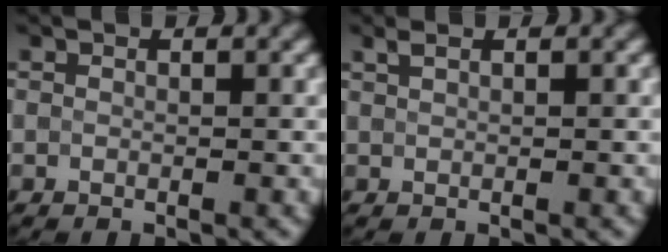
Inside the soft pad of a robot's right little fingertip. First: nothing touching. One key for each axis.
{"total": 0.7, "fx": 0.5, "fy": 0.2, "fz": 0.5, "tx": -0.012, "ty": 0.002, "tz": 0.013}